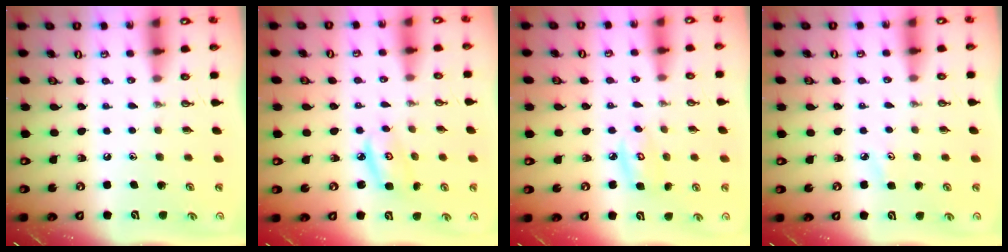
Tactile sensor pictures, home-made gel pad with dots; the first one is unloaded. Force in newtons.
{"total": 4.3, "press": 4.3, "slide": 0.3}
{"total": 4.6, "press": 4.5, "slide": 0.3}
{"total": 2.9, "press": 2.9, "slide": 0.3}